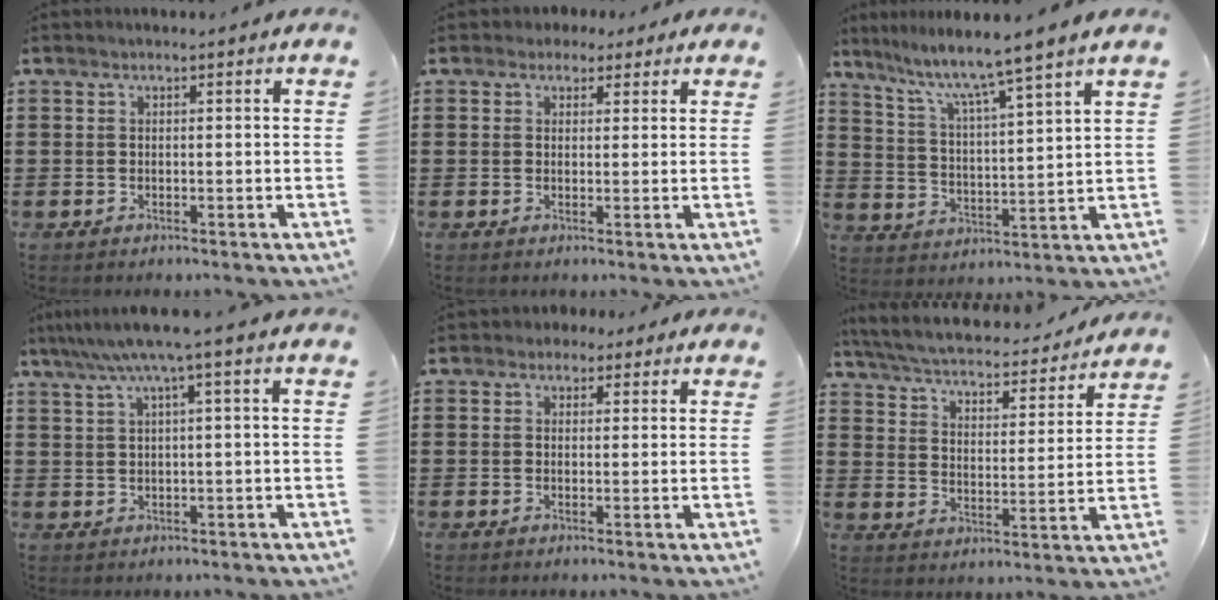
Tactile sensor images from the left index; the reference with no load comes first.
{"total": 2.4, "force": [1.5, 1.7, 0.4], "torque": [-0.009, 0.007, 0.026]}
{"total": 5.9, "force": [5.0, -1.0, 3.1], "torque": [-0.083, -0.043, 0.074]}
{"total": 4.8, "force": [2.2, -0.5, 4.2], "torque": [-0.085, -0.004, 0.035]}
{"total": 2.0, "force": [1.2, 1.6, 0.4], "torque": [-0.015, 0.010, 0.022]}
{"total": 4.4, "force": [4.2, 0.2, 1.2], "torque": [-0.048, -0.034, 0.065]}